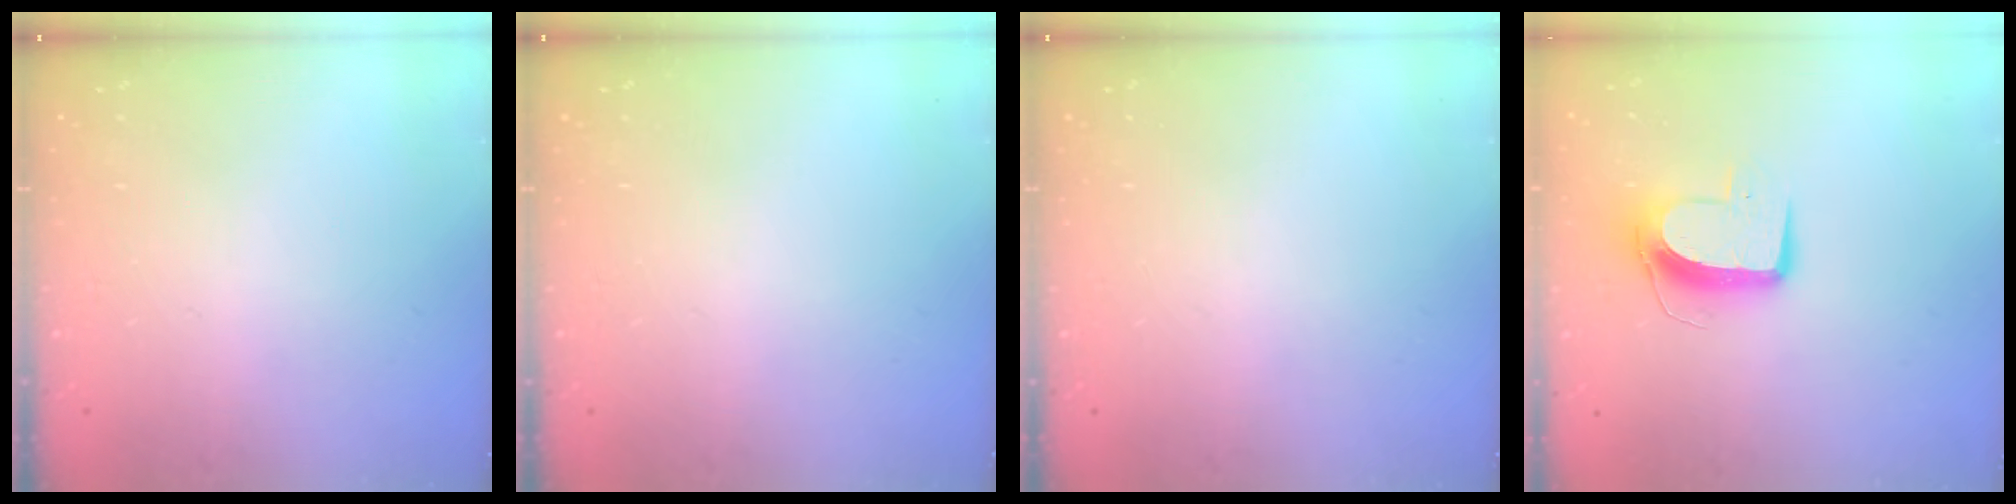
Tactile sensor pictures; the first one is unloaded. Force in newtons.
{"total": 0.0}
{"total": 0.0}
{"total": 10.0, "press": 10.0, "slide": 0.3}